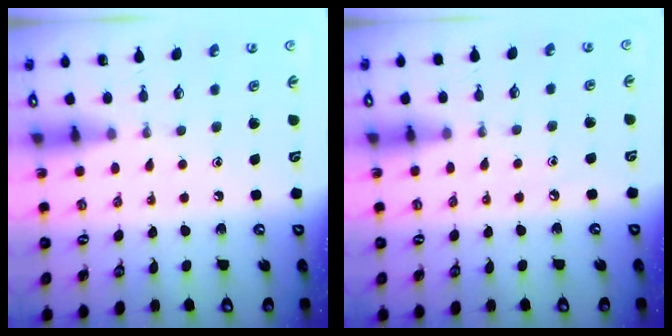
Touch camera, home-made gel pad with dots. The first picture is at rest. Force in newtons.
{"total": 3.2, "press": 3.2, "slide": 0.4}